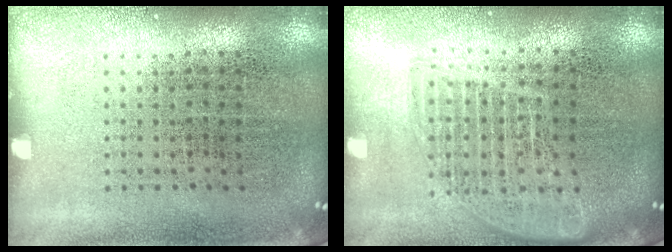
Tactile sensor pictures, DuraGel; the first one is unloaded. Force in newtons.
{"total": 1.6, "press": 1.4, "slide": 0.7}